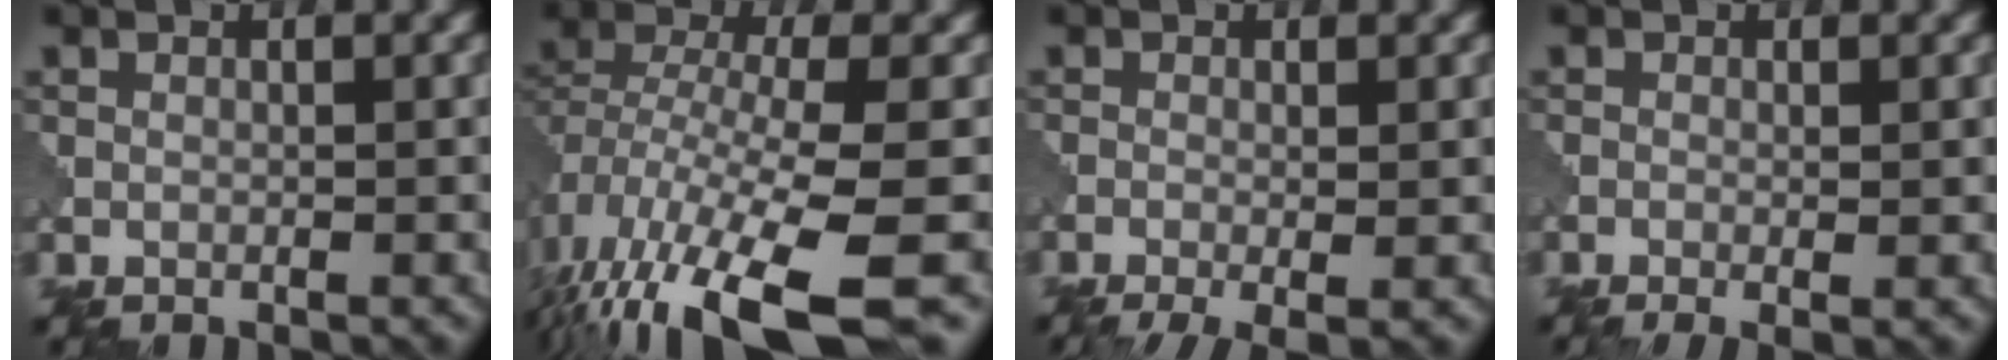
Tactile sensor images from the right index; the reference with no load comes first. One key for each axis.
{"total": 12.6, "fx": -7.0, "fy": 4.0, "fz": 9.7, "tx": -0.203, "ty": -0.018, "tz": -0.105}
{"total": 3.7, "fx": -1.7, "fy": 1.0, "fz": 3.1, "tx": -0.055, "ty": -0.009, "tz": -0.029}
{"total": 2.2, "fx": -0.7, "fy": 0.6, "fz": 2.0, "tx": -0.036, "ty": -0.007, "tz": -0.013}